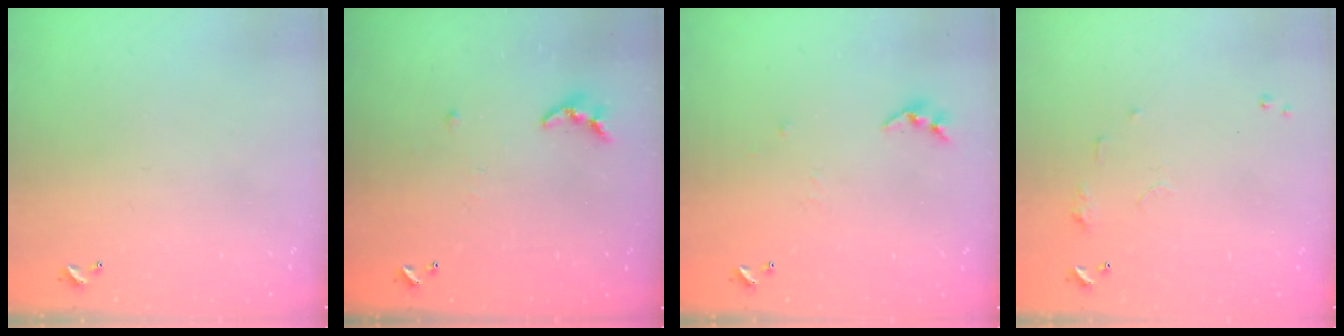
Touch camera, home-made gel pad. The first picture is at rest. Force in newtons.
{"total": 6.4, "press": 6.4, "slide": 0.5}
{"total": 4.7, "press": 4.7, "slide": 0.4}
{"total": 6.3, "press": 6.3, "slide": 0.7}